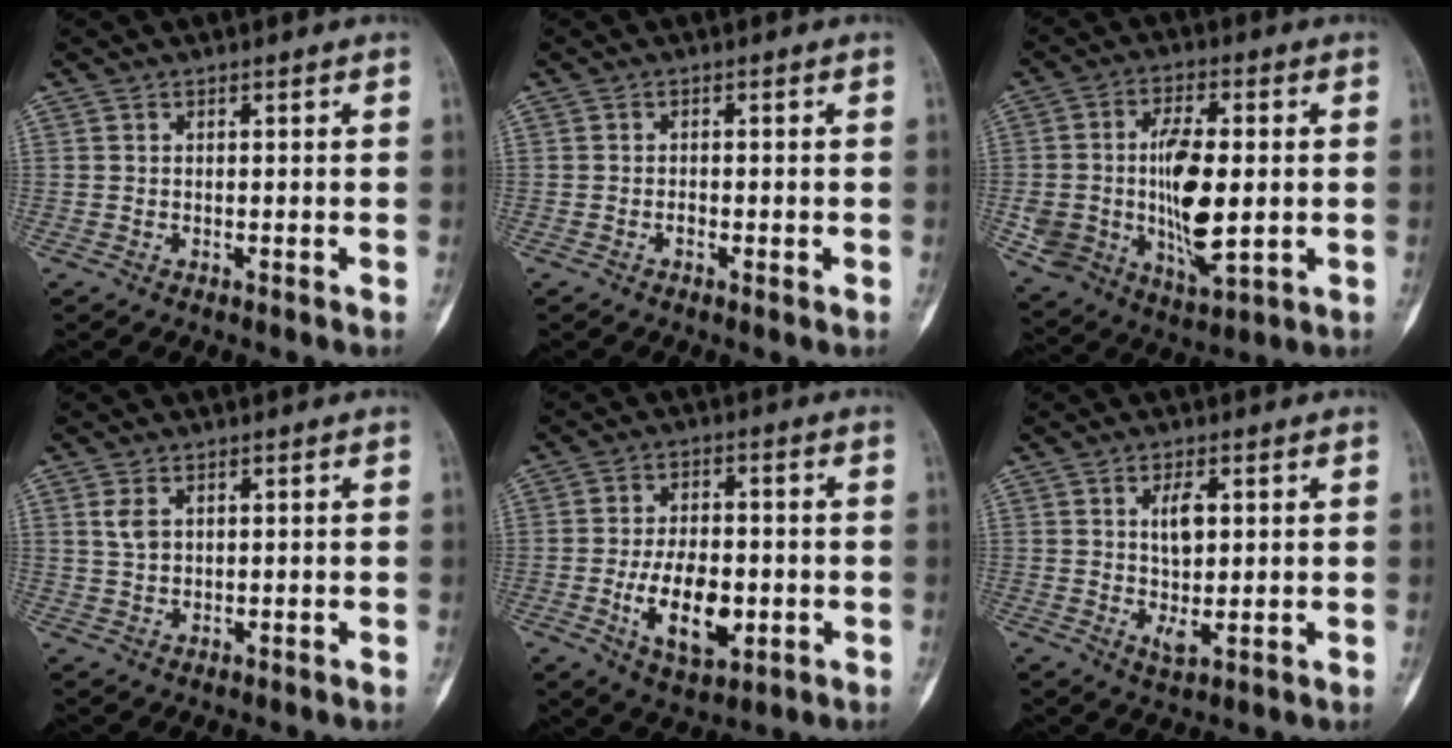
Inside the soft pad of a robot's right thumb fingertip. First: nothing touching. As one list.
[{"total": 1.2, "force": [-0.4, 0.6, 1.0], "torque": [-0.015, 0.004, -0.007]}, {"total": 16.9, "force": [-0.2, 8.3, 14.7], "torque": [-0.268, -0.002, 0.007]}, {"total": 2.8, "force": [0.9, 1.8, 2.0], "torque": [-0.039, 0.000, 0.022]}, {"total": 12.0, "force": [-2.8, 6.4, 9.7], "torque": [-0.150, 0.006, -0.039]}, {"total": 5.4, "force": [1.2, 2.3, 4.8], "torque": [-0.079, -0.008, 0.022]}]